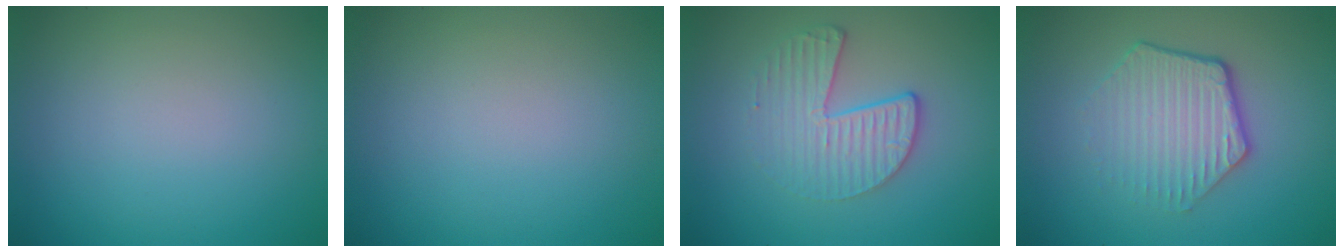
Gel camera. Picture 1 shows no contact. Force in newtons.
{"total": 0.0}
{"total": 3.6, "press": 2.7, "slide": 2.4}
{"total": 4.5, "press": 3.2, "slide": 3.1}